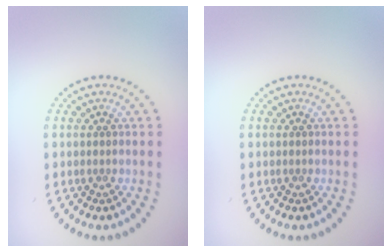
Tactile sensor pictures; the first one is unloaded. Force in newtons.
{"total": 0.0}